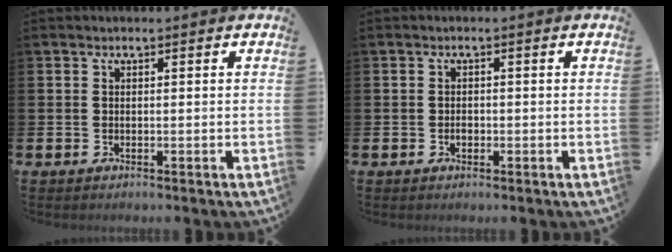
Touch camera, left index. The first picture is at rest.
{"total": 1.1, "force": [-0.4, 0.8, 0.6], "torque": [-0.012, 0.004, -0.008]}